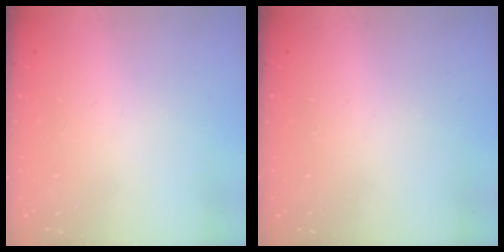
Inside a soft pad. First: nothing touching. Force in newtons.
{"total": 0.0}